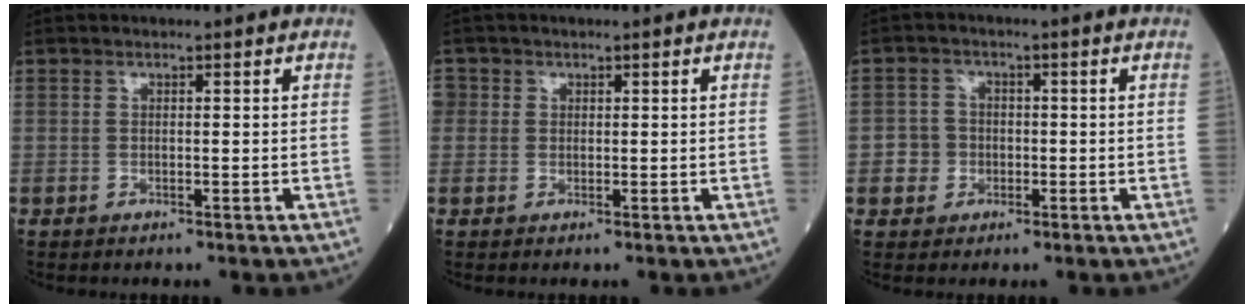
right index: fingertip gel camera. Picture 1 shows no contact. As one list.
[{"total": 2.5, "force": [0.3, 2.4, 0.6], "torque": [-0.009, 0.010, 0.006]}, {"total": 3.4, "force": [-0.9, 3.2, 0.8], "torque": [-0.011, 0.011, -0.015]}]